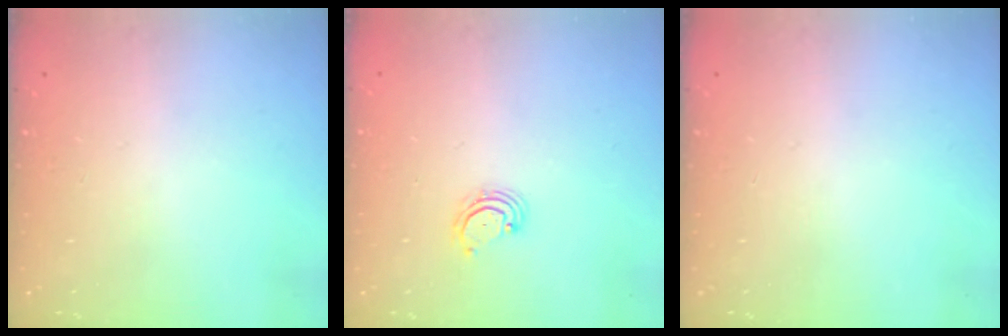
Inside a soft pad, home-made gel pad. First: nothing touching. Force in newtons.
{"total": 3.1, "press": 3.1, "slide": 0.4}
{"total": 0.0}